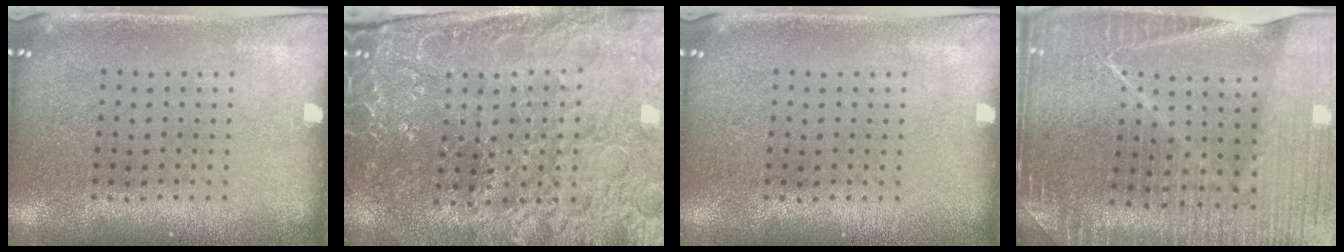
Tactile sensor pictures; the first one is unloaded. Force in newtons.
{"total": 3.6, "press": 3.6, "slide": 0.4}
{"total": 0.0}
{"total": 4.5, "press": 4.3, "slide": 1.6}